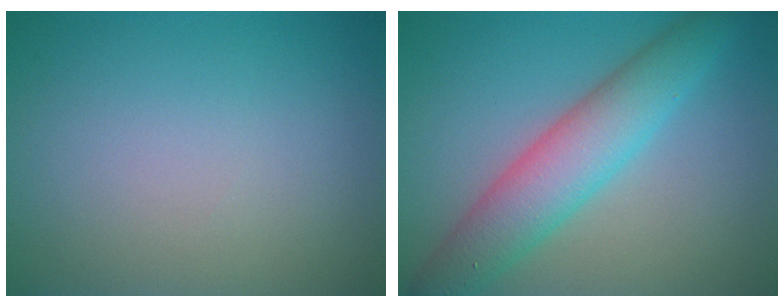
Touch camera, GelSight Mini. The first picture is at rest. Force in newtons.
{"total": 6.0, "press": 6.0, "slide": 0.1}